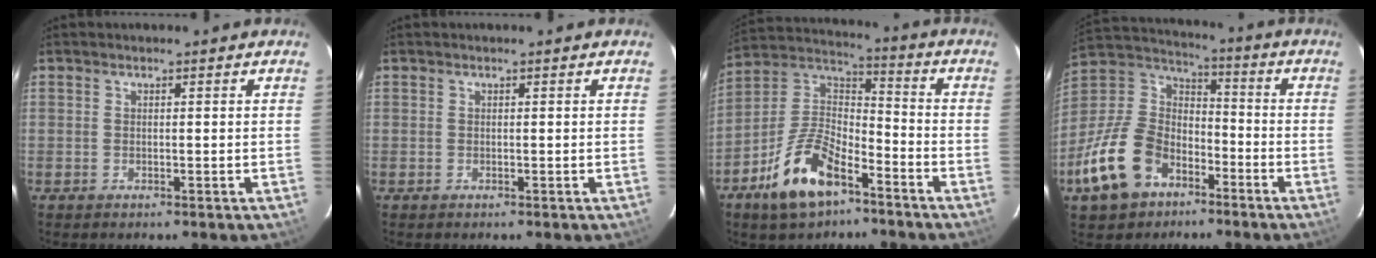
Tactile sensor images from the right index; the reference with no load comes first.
{"total": 0.0}
{"total": 15.1, "force": [-8.8, 6.8, 10.1], "torque": [-0.214, 0.012, -0.162]}
{"total": 17.9, "force": [-9.6, 12.0, 9.1], "torque": [-0.218, 0.020, -0.158]}